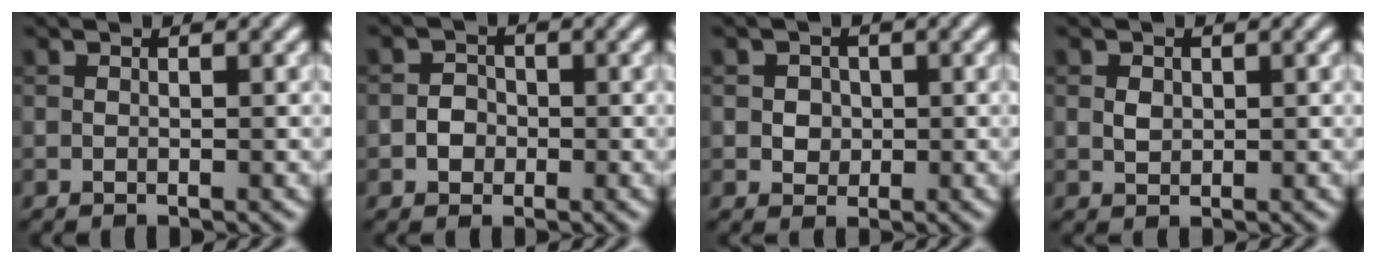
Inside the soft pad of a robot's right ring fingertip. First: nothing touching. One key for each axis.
{"total": 1.7, "fx": -0.5, "fy": 1.5, "fz": 0.6, "tx": -0.001, "ty": 0.003, "tz": -0.015}
{"total": 1.7, "fx": 0.1, "fy": 1.6, "fz": 0.7, "tx": -0.002, "ty": 0.001, "tz": 0.002}
{"total": 1.1, "fx": 0.2, "fy": 0.9, "fz": 0.6, "tx": -0.012, "ty": 0.000, "tz": 0.005}